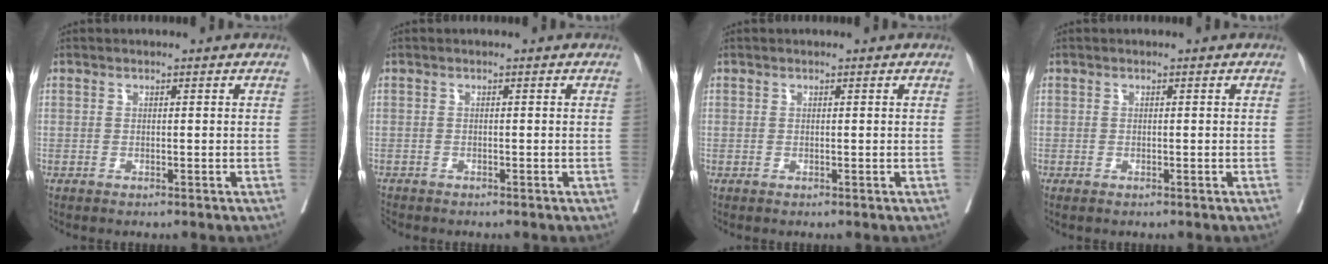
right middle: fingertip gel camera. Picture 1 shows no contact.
{"total": 2.5, "force": [-2.3, 0.7, 0.7], "torque": [-0.016, -0.006, -0.038]}
{"total": 0.0}
{"total": 0.5, "force": [-0.4, 0.0, 0.3], "torque": [-0.010, -0.004, -0.006]}